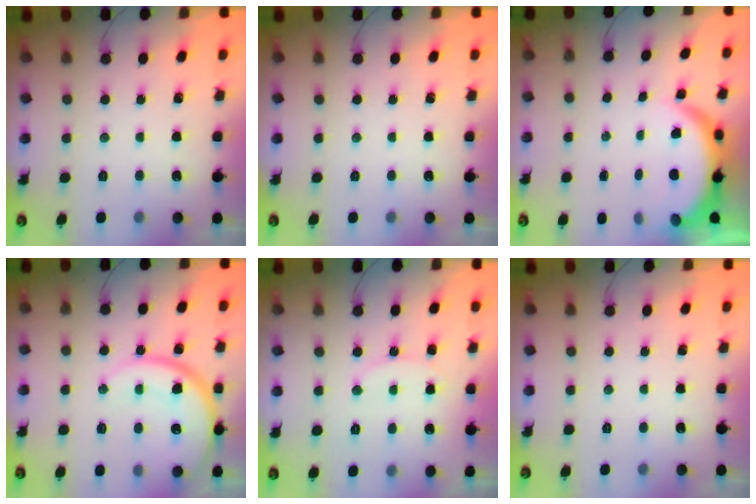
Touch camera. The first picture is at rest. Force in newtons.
{"total": 0.0}
{"total": 6.2, "press": 6.2, "slide": 0.6}
{"total": 14.0, "press": 13.9, "slide": 1.3}
{"total": 7.7, "press": 7.6, "slide": 0.9}
{"total": 0.0}